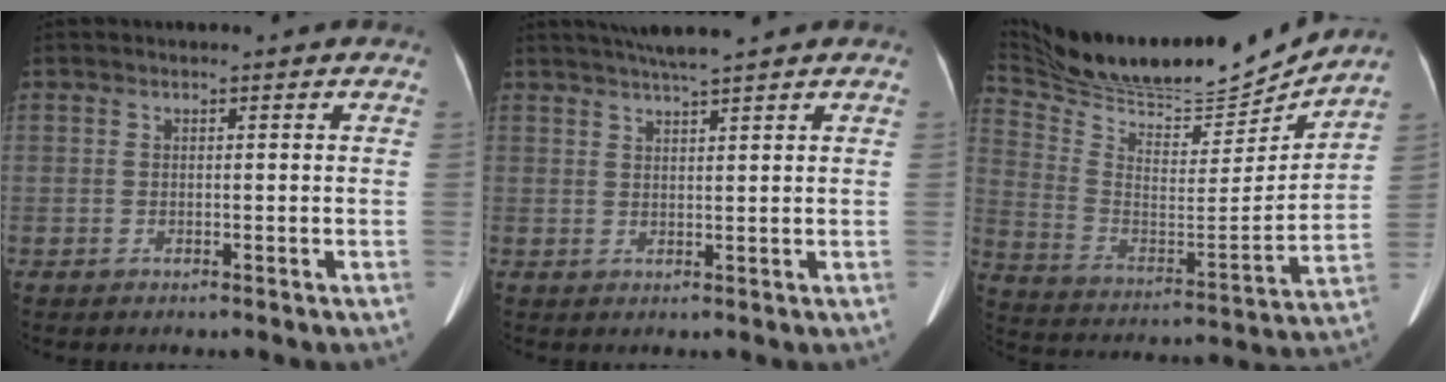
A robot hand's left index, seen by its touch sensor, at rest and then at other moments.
{"total": 5.1, "force": [4.3, -0.8, 2.5], "torque": [-0.044, 0.015, 0.074]}
{"total": 24.3, "force": [22.7, 2.9, 8.1], "torque": [-0.163, -0.036, 0.363]}